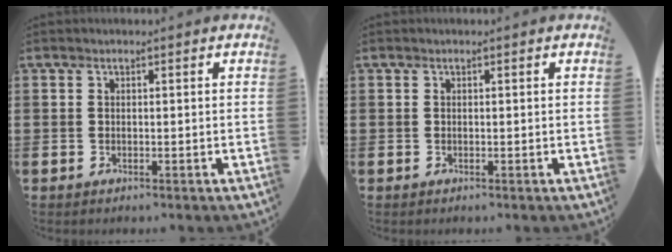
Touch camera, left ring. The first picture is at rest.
{"total": 0.0}